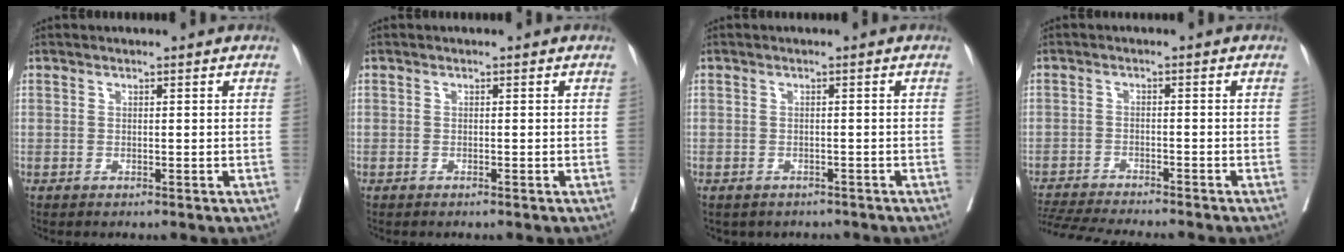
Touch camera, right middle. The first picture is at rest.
{"total": 0.6, "force": [-0.4, 0.0, 0.4], "torque": [-0.012, -0.002, -0.006]}
{"total": 4.2, "force": [-3.6, 2.2, 0.6], "torque": [0.000, 0.008, -0.043]}
{"total": 12.4, "force": [-11.4, 0.5, 4.9], "torque": [-0.074, -0.014, -0.172]}